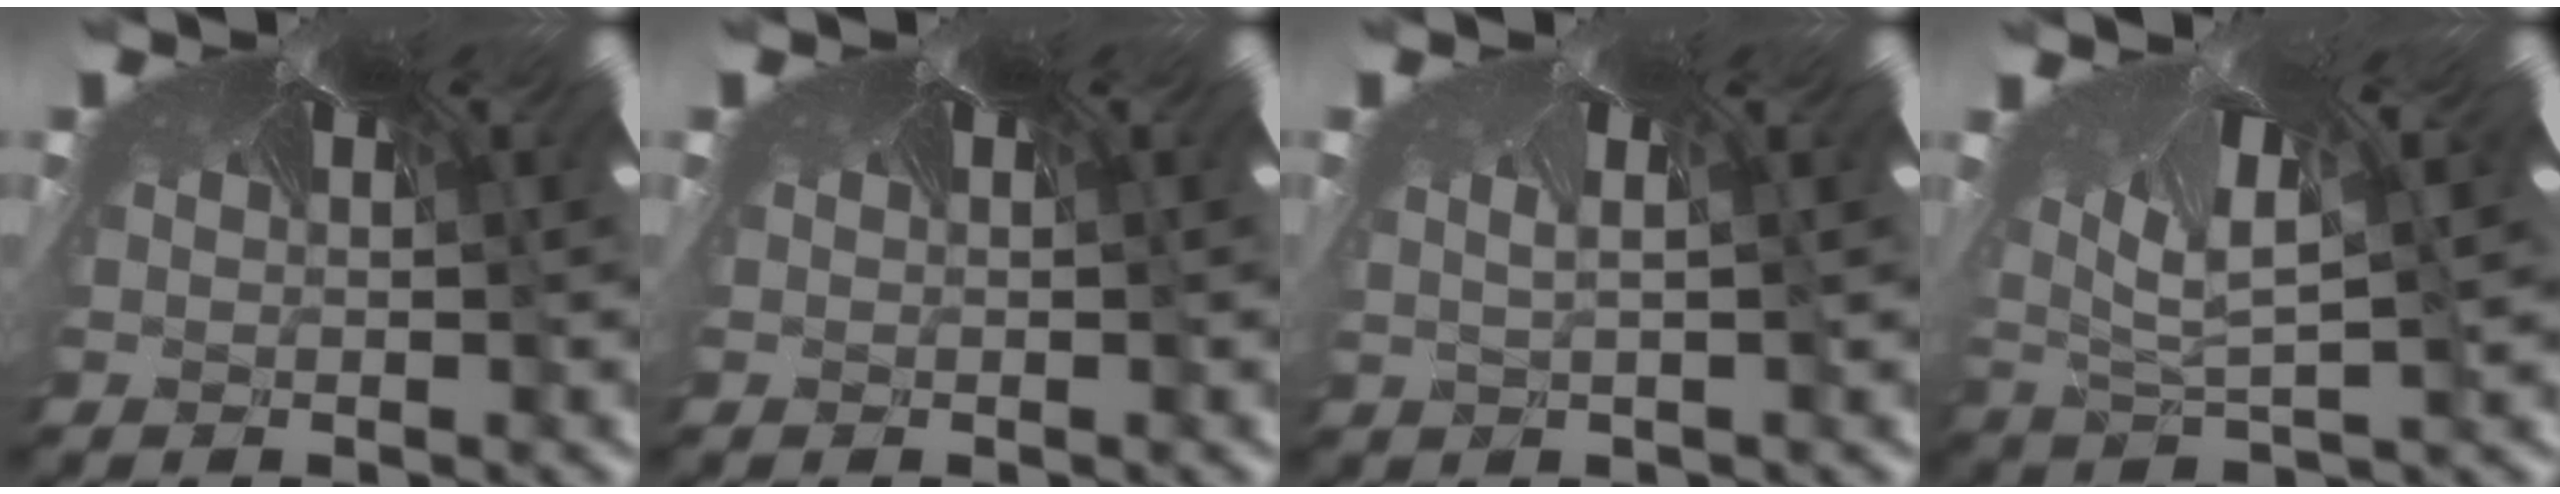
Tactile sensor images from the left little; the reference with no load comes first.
{"total": 0.0}
{"total": 2.8, "force": [-2.6, 0.5, 0.8], "torque": [-0.029, -0.038, -0.021]}
{"total": 4.1, "force": [-4.0, -0.2, -0.6], "torque": [-0.025, -0.078, -0.036]}